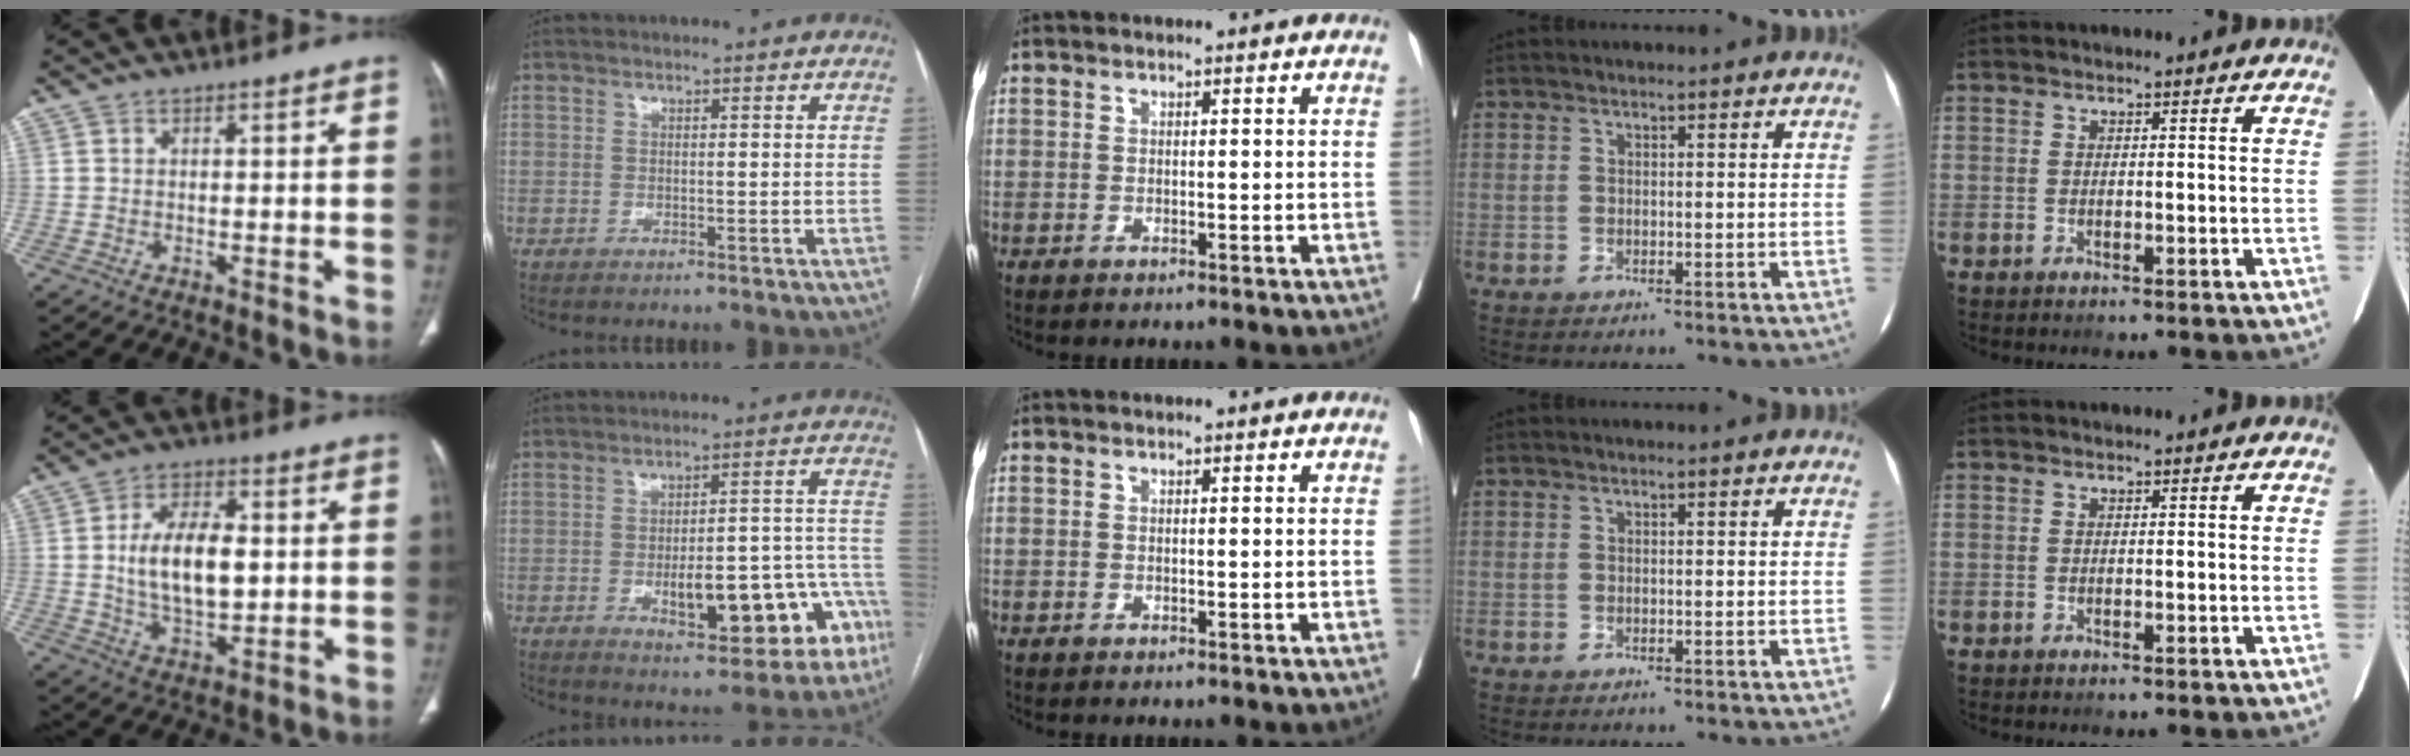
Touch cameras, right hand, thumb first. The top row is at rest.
{"thumb": {"total": 12.3, "force": [0.8, 6.4, 10.4], "torque": [-0.174, -0.003, 0.019]}, "index": {"total": 15.0, "force": [-6.3, 5.5, 12.4], "torque": [-0.107, 0.041, -0.069]}}